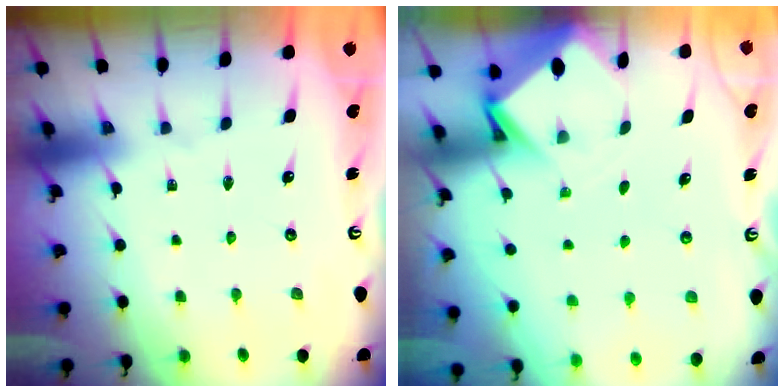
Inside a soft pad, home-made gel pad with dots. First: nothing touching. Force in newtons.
{"total": 2.9, "press": 2.9, "slide": 0.2}